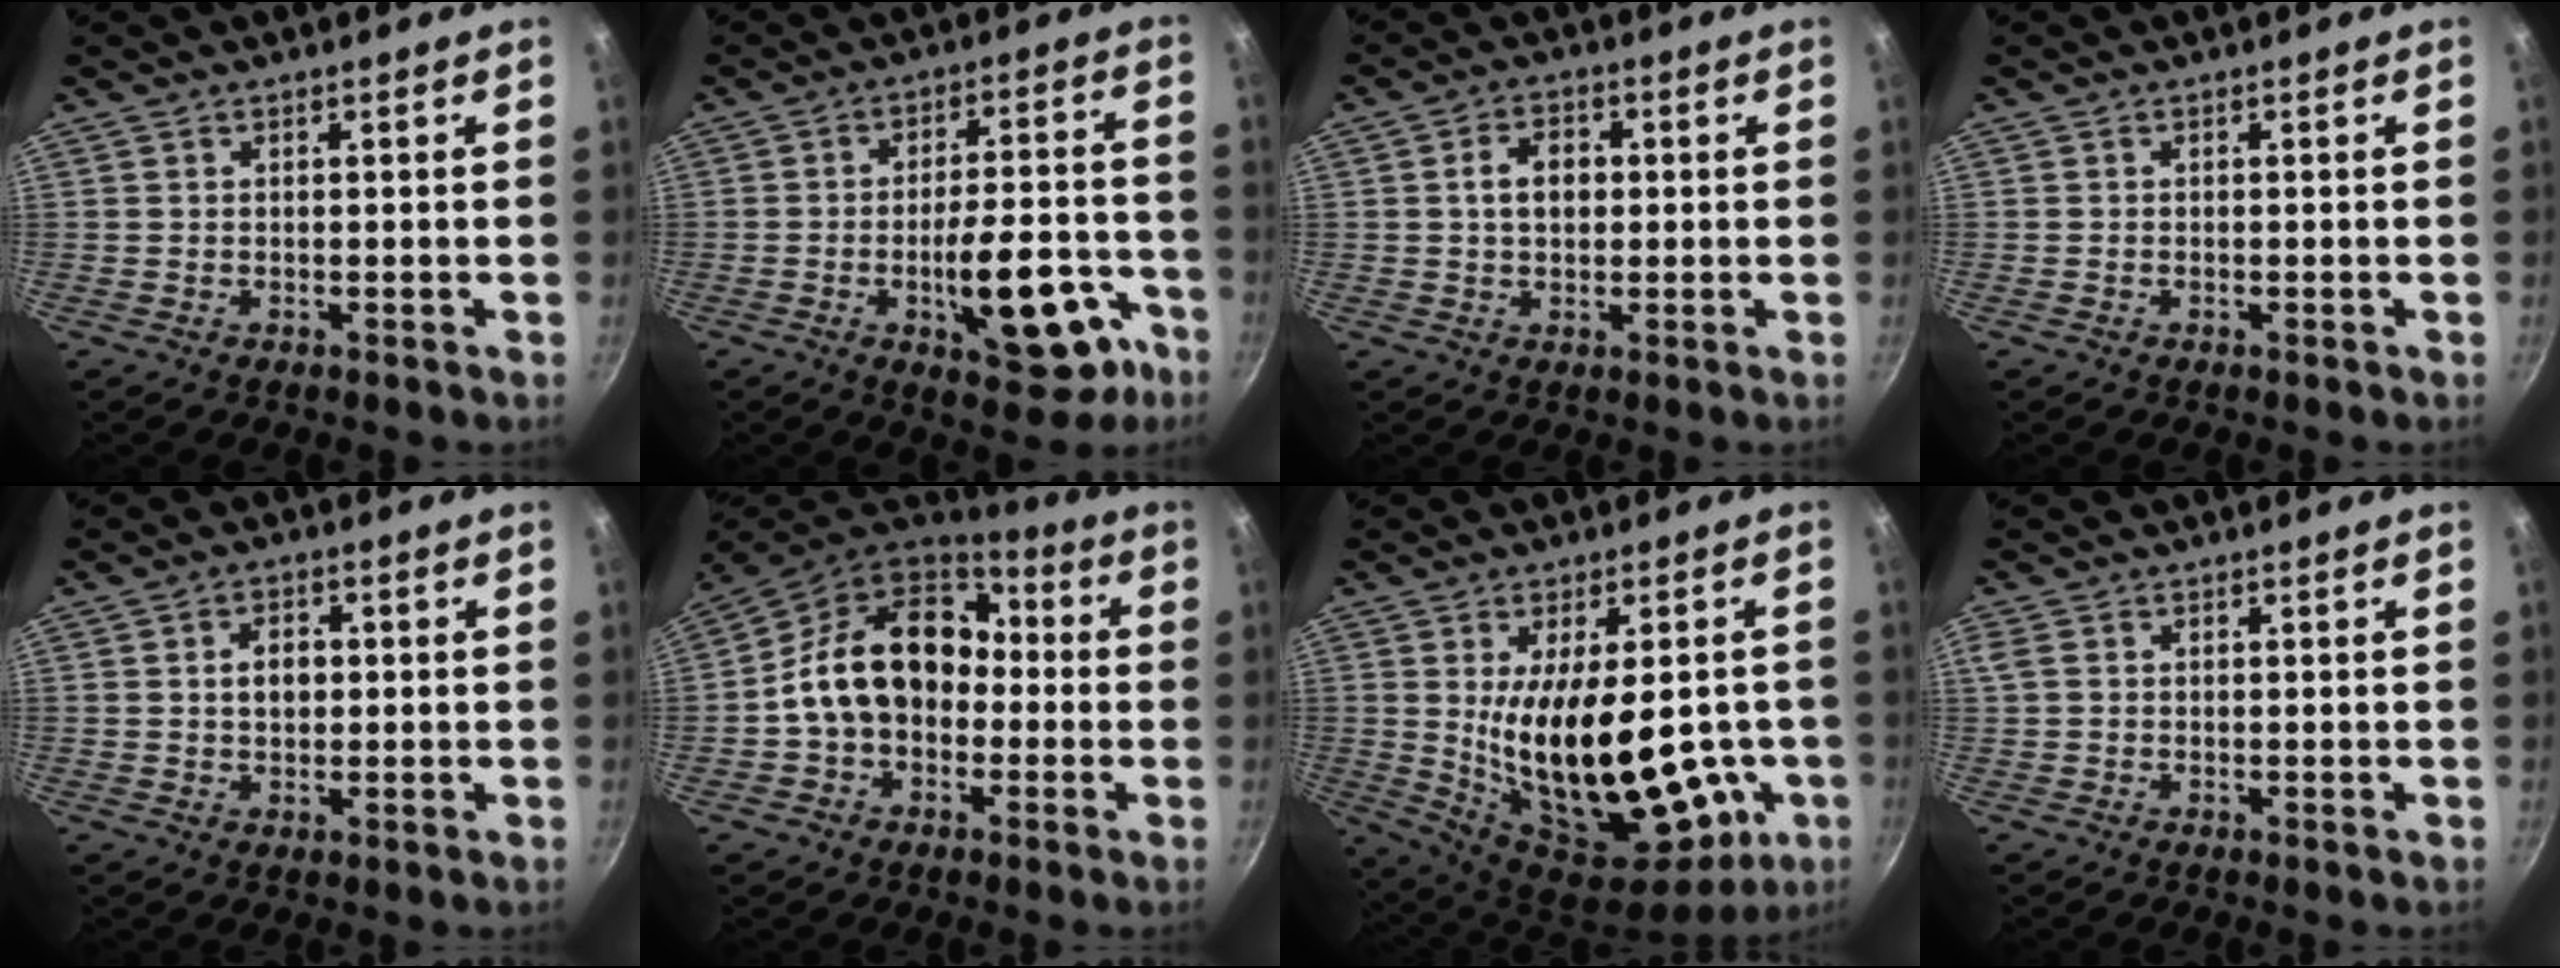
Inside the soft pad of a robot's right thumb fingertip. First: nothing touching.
{"total": 16.6, "force": [-6.9, 6.9, 13.4], "torque": [-0.146, 0.045, -0.088]}
{"total": 5.5, "force": [0.5, 3.9, 3.8], "torque": [-0.043, 0.010, 0.004]}
{"total": 0.0}
{"total": 4.1, "force": [0.3, 3.0, 2.8], "torque": [-0.028, 0.008, 0.004]}
{"total": 17.3, "force": [-0.4, 13.1, 11.3], "torque": [-0.159, 0.051, -0.018]}
{"total": 26.6, "force": [-2.5, 12.5, 23.3], "torque": [-0.339, -0.033, -0.010]}
{"total": 1.7, "force": [0.3, 1.2, 1.1], "torque": [-0.025, 0.003, 0.007]}